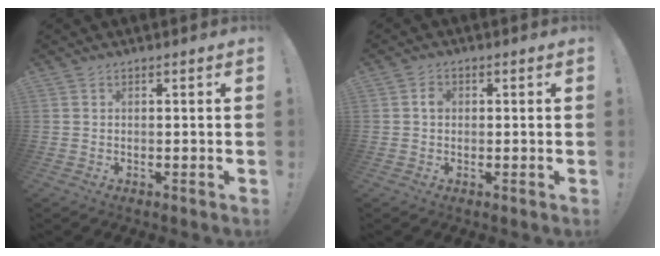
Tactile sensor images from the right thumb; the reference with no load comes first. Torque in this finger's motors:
{"motor_torque": [0.40, 0.26, 0.07, -0.04, 0.03]}